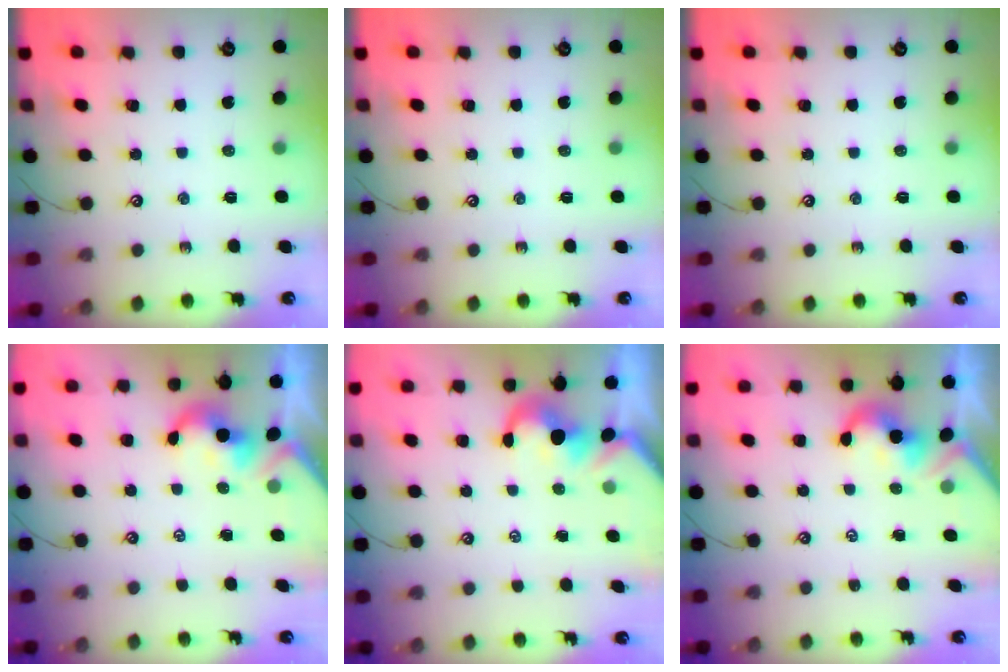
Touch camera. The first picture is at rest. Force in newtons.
{"total": 0.0}
{"total": 0.0}
{"total": 1.8, "press": 1.7, "slide": 0.5}
{"total": 1.4, "press": 1.1, "slide": 0.9}
{"total": 1.9, "press": 1.9, "slide": 0.5}